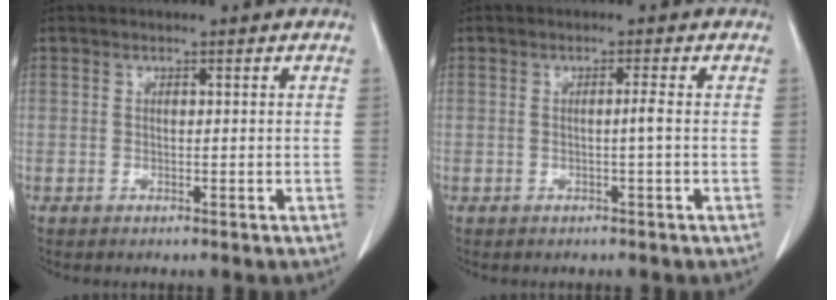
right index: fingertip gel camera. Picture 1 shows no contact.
{"total": 1.2, "force": [-0.2, -0.3, 1.1], "torque": [-0.016, 0.000, -0.005]}